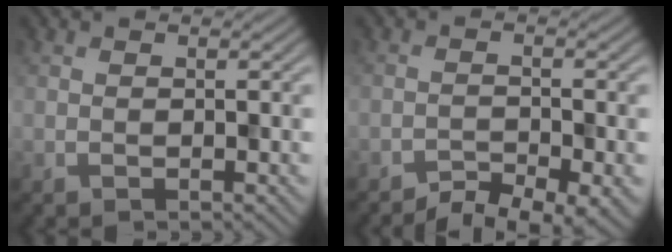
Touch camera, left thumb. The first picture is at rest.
{"total": 4.9, "force": [-4.0, 1.1, 2.6], "torque": [-0.039, -0.004, -0.065]}